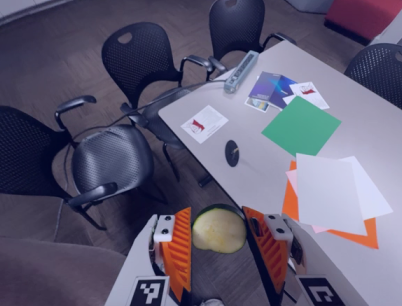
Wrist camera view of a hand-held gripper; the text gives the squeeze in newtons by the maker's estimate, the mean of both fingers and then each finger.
{"total": 4.5, "left": 4.1, "right": 4.9}